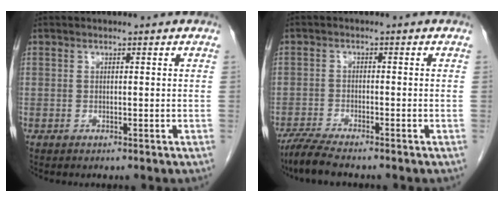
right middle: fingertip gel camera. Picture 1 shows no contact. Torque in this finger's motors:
{"motor_torque": [0.69, -0.56, 0.16, 0.04]}